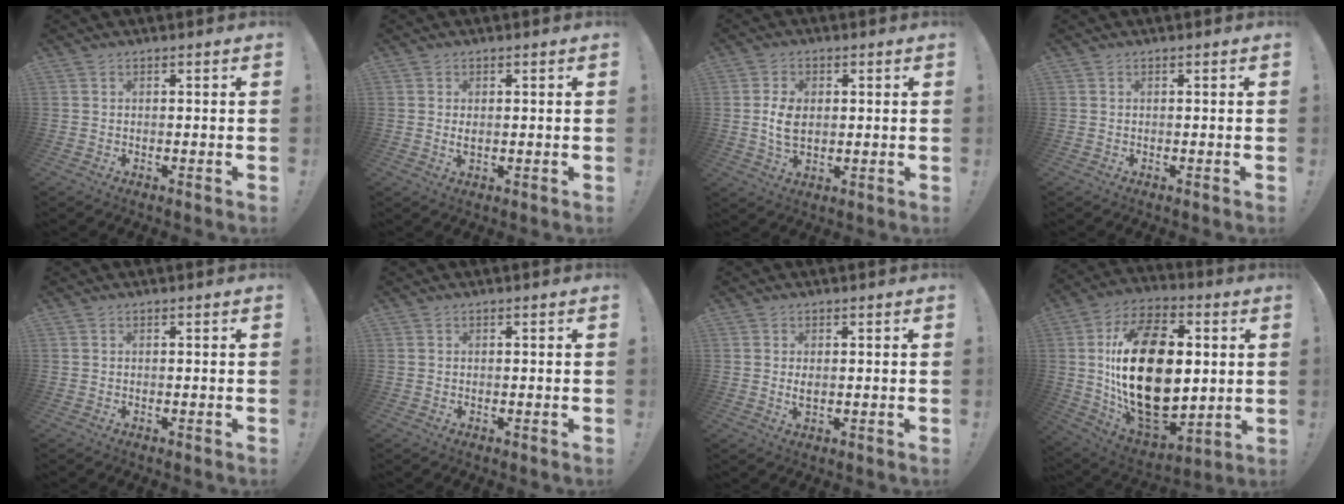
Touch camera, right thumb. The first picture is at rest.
{"total": 1.2, "force": [0.4, 0.5, 1.1], "torque": [-0.008, -0.005, 0.004]}
{"total": 6.8, "force": [0.3, 4.5, 5.0], "torque": [-0.089, -0.002, 0.002]}
{"total": 0.0}
{"total": 0.0}
{"total": 0.0}
{"total": 1.7, "force": [0.5, 0.8, 1.5], "torque": [-0.015, -0.005, 0.005]}
{"total": 30.2, "force": [2.4, 18.4, 23.8], "torque": [-0.452, -0.017, 0.052]}